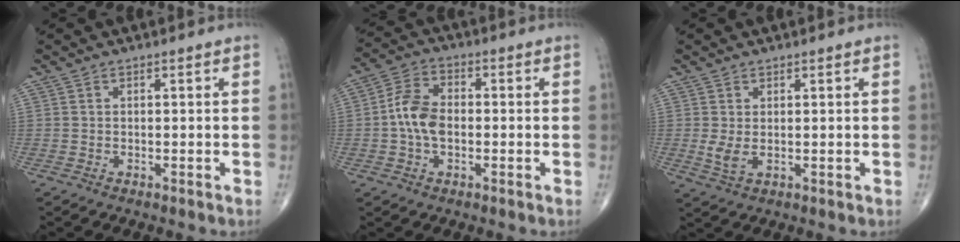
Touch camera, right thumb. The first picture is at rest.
{"total": 7.9, "force": [-0.7, 5.1, 6.1], "torque": [-0.115, 0.020, -0.023]}
{"total": 2.9, "force": [0.2, 1.5, 2.4], "torque": [-0.054, -0.007, 0.012]}